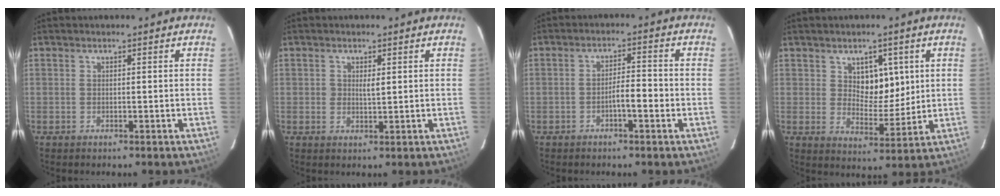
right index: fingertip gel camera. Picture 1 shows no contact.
{"total": 1.7, "force": [0.5, 0.9, 1.3], "torque": [-0.021, -0.002, 0.009]}
{"total": 4.0, "force": [-1.5, 0.8, 3.6], "torque": [-0.055, 0.010, -0.026]}
{"total": 6.6, "force": [2.4, 3.8, 4.8], "torque": [-0.068, 0.003, 0.045]}